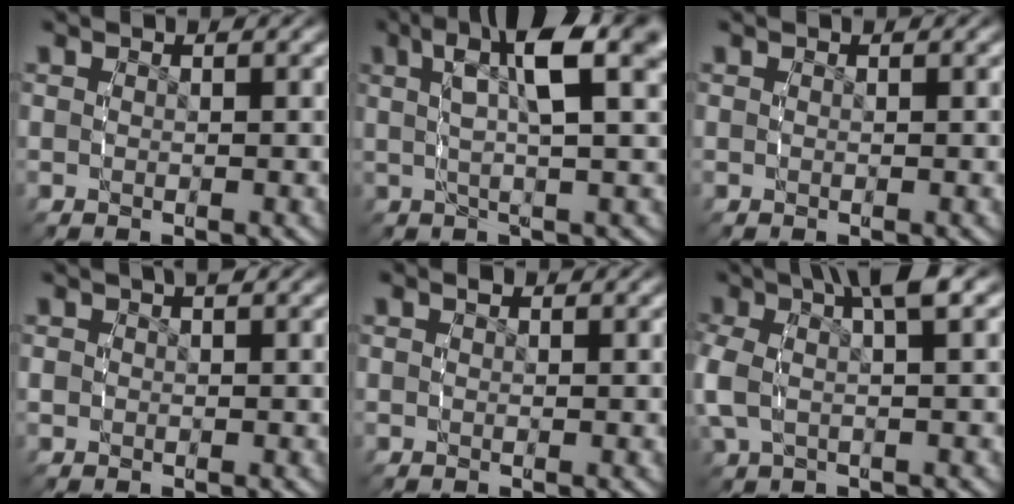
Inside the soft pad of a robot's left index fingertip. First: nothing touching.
{"total": 9.3, "force": [4.2, 2.6, 7.9], "torque": [-0.103, 0.030, 0.055]}
{"total": 0.0}
{"total": 0.7, "force": [0.1, 0.6, 0.5], "torque": [-0.011, 0.002, 0.003]}
{"total": 0.5, "force": [0.2, 0.3, 0.3], "torque": [-0.008, 0.000, 0.003]}
{"total": 5.4, "force": [1.5, 2.2, 4.6], "torque": [-0.102, 0.006, 0.024]}